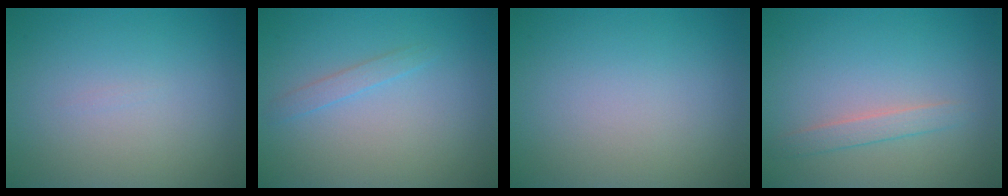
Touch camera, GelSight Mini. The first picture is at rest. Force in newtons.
{"total": 1.1, "press": 1.1, "slide": 0.0}
{"total": 0.0}
{"total": 1.5, "press": 1.5, "slide": 0.0}